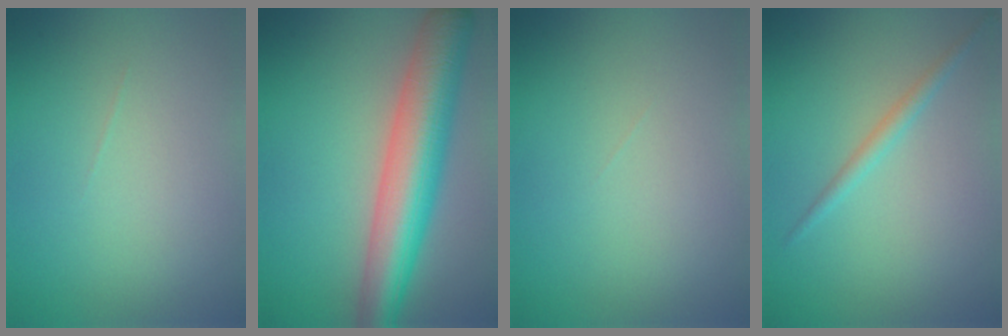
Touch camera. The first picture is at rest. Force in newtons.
{"total": 8.7, "press": 8.7, "slide": 0.3}
{"total": 0.0}
{"total": 1.3, "press": 1.3, "slide": 0.1}